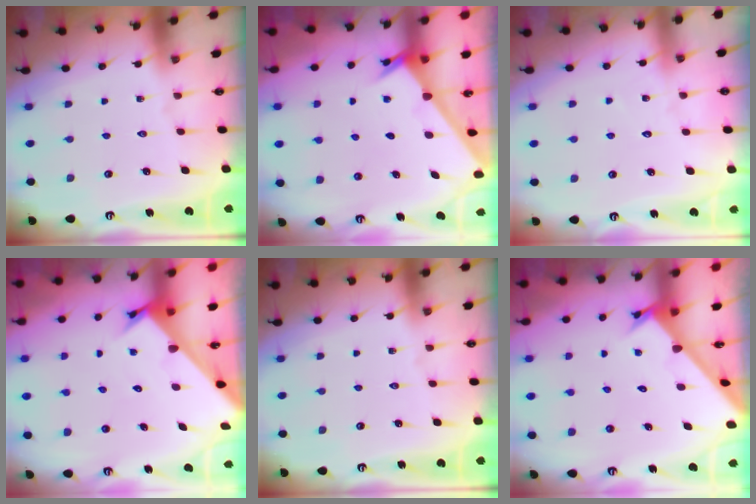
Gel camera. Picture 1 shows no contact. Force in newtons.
{"total": 2.3, "press": 2.3, "slide": 0.2}
{"total": 4.5, "press": 4.5, "slide": 0.3}
{"total": 2.8, "press": 2.8, "slide": 0.1}
{"total": 0.0}
{"total": 2.5, "press": 2.5, "slide": 0.2}